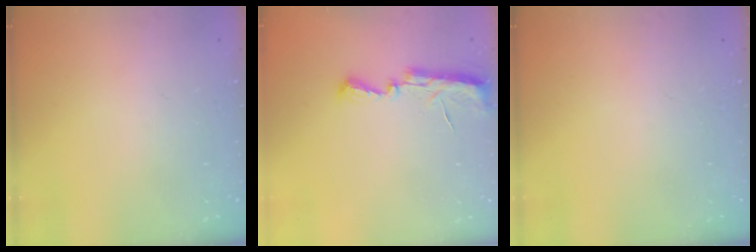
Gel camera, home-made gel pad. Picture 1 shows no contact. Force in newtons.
{"total": 7.0, "press": 7.0, "slide": 0.5}
{"total": 0.0}